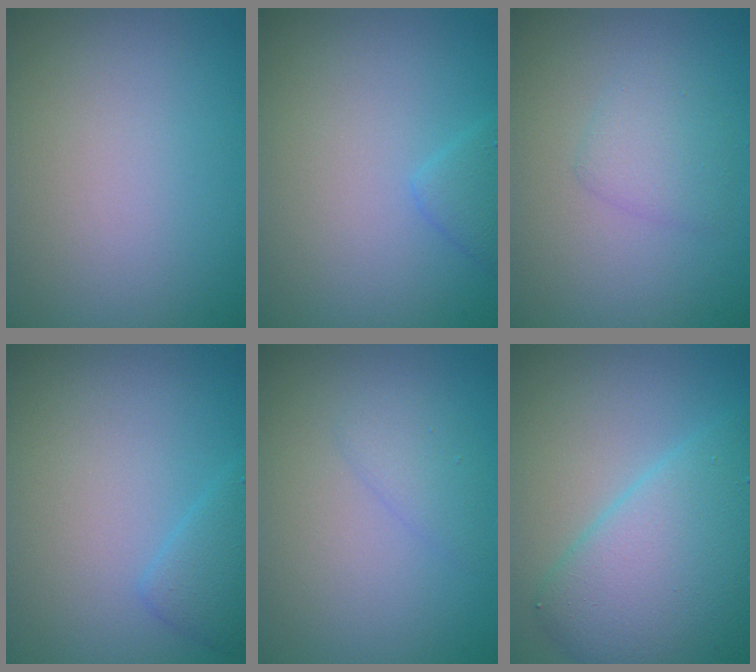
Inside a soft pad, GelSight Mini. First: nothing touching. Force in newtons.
{"total": 1.5, "press": 1.5, "slide": 0.1}
{"total": 1.9, "press": 1.9, "slide": 0.1}
{"total": 1.9, "press": 1.9, "slide": 0.1}
{"total": 1.4, "press": 1.4, "slide": 0.1}
{"total": 7.9, "press": 7.9, "slide": 0.4}